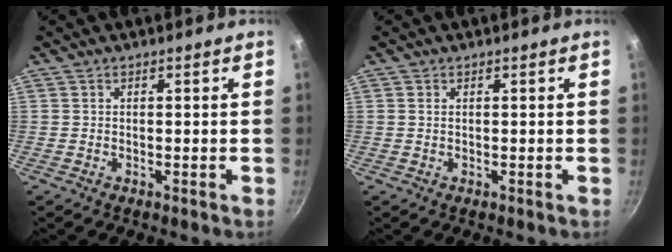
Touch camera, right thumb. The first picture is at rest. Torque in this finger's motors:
{"motor_torque": [-0.33, 0.14, -0.64, 0.17, -0.03]}